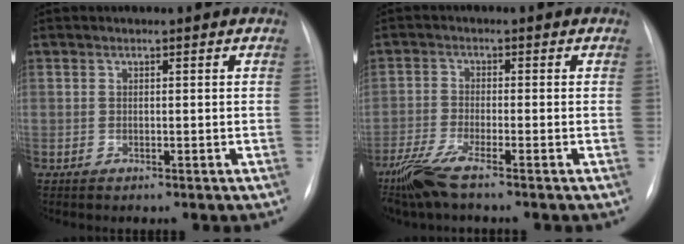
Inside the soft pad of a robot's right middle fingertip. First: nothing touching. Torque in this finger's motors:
{"motor_torque": [0.65, -0.66, 0.24, 0.07]}